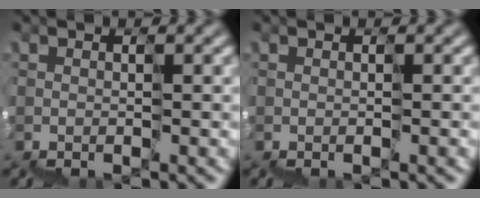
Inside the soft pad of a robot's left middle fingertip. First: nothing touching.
{"total": 0.7, "force": [-0.3, 0.2, 0.5], "torque": [0.006, -0.001, -0.002]}